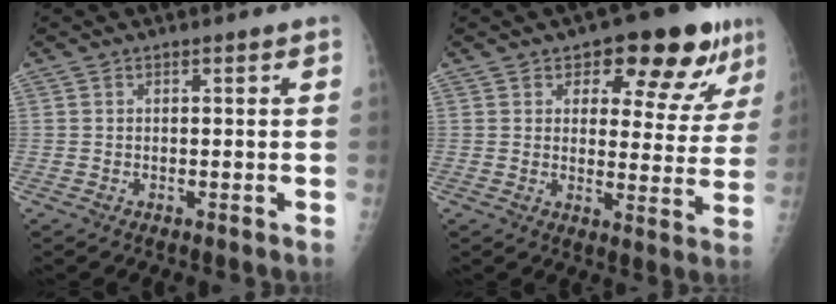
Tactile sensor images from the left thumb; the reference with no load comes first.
{"total": 13.6, "force": [7.9, 6.6, 9.0], "torque": [-0.057, -0.029, 0.104]}